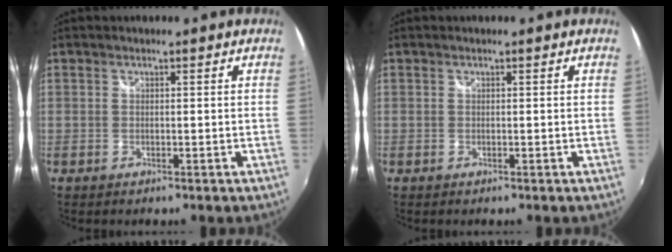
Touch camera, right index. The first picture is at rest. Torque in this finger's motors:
{"motor_torque": [0.00, 0.00, 0.00, 0.00]}